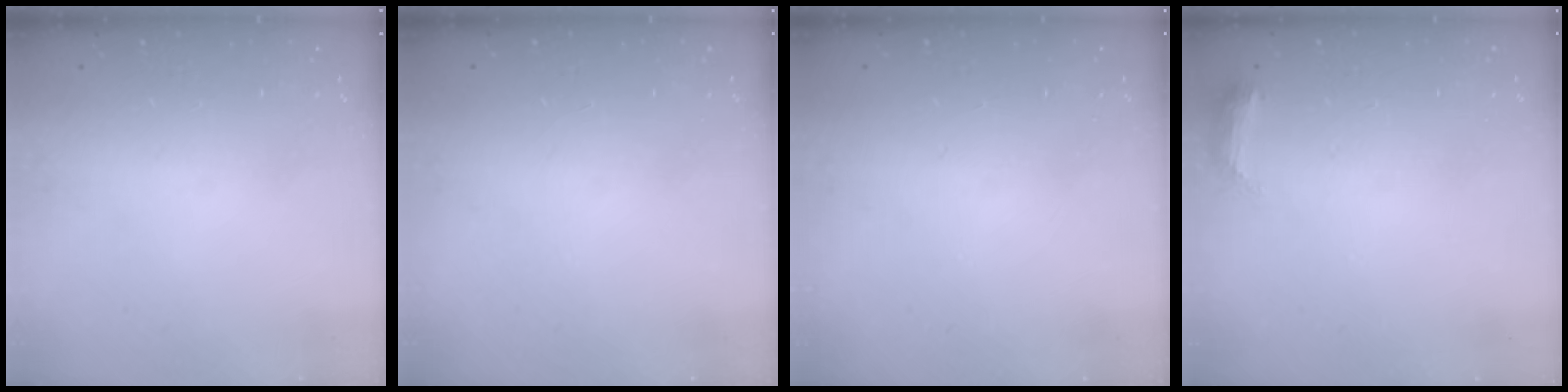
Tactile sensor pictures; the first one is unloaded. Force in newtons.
{"total": 0.0}
{"total": 0.0}
{"total": 3.9, "press": 3.9, "slide": 0.7}